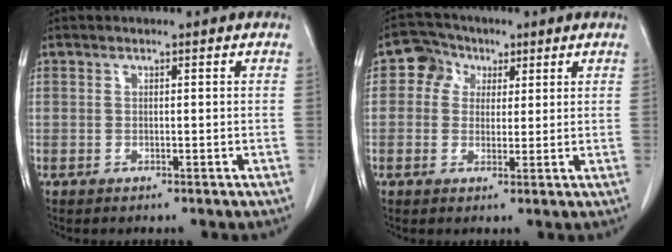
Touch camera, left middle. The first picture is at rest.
{"total": 4.9, "force": [1.8, 4.3, 1.6], "torque": [-0.028, 0.023, 0.031]}